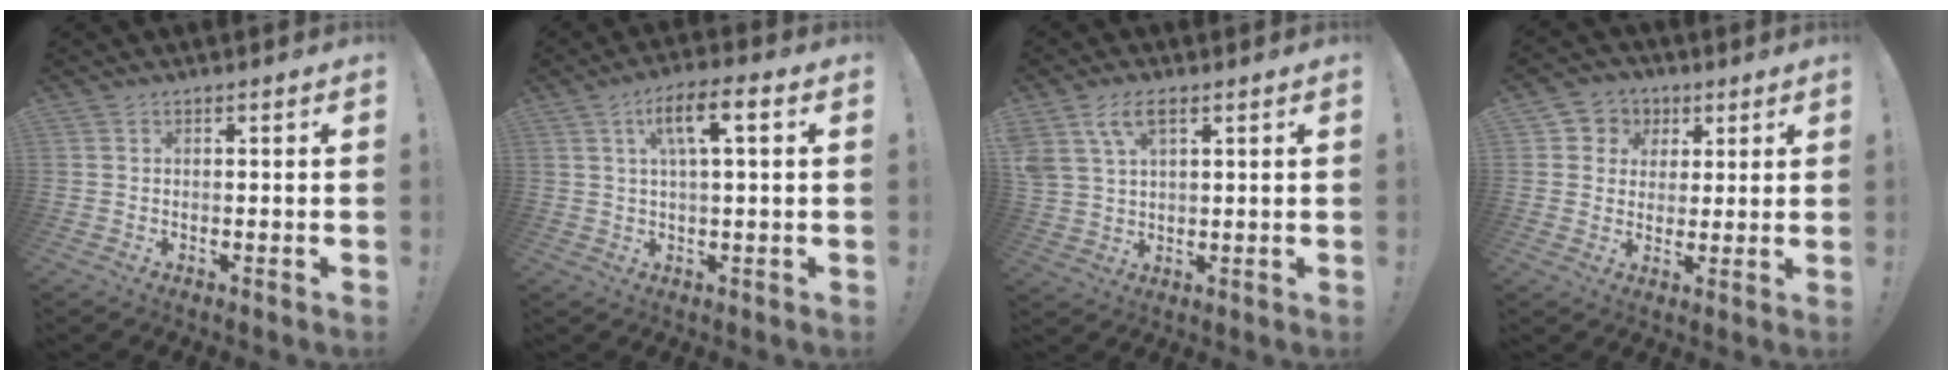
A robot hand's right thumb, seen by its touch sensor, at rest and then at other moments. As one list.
[{"total": 8.7, "force": [2.5, 2.3, 8.0], "torque": [-0.140, 0.008, 0.039]}, {"total": 7.8, "force": [3.9, 4.2, 5.3], "torque": [-0.099, -0.006, 0.076]}, {"total": 7.1, "force": [1.1, 6.8, 1.5], "torque": [-0.019, -0.002, 0.027]}]